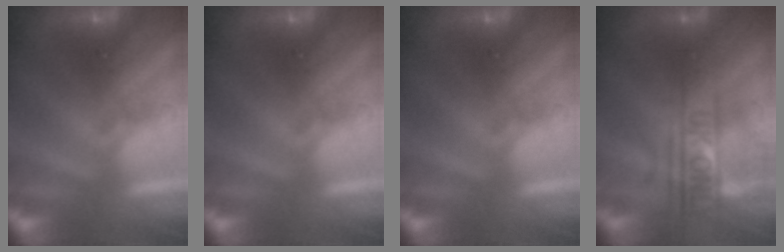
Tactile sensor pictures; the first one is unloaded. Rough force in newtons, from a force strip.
{"total": 0.0}
{"total": 0.0}
{"total": 2.3}